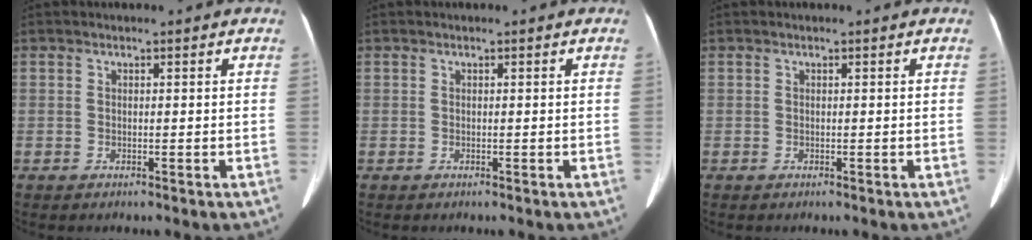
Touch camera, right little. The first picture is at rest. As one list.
[{"total": 0.0}, {"total": 0.0}]